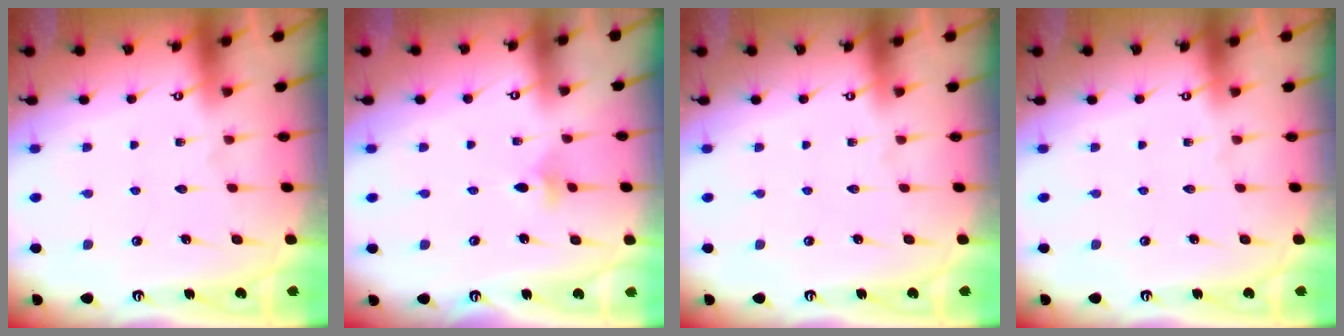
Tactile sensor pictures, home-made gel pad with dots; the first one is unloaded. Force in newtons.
{"total": 2.7, "press": 2.6, "slide": 0.5}
{"total": 0.0}
{"total": 0.0}